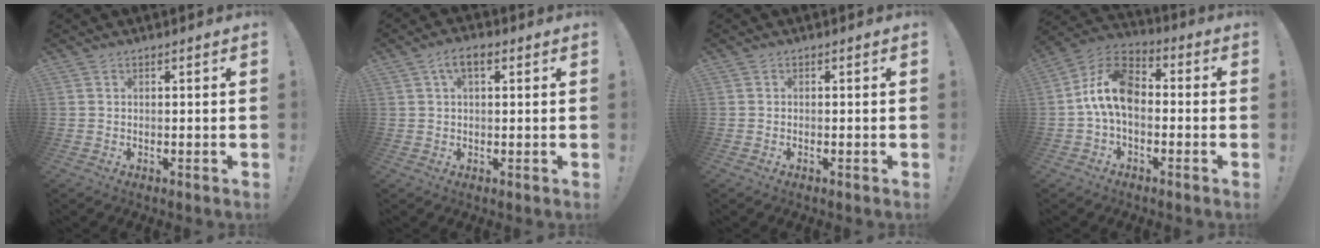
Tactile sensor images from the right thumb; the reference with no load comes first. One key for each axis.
{"total": 4.7, "fx": 1.6, "fy": 2.2, "fz": 3.8, "tx": -0.063, "ty": 0.006, "tz": 0.027}
{"total": 0.0}
{"total": 13.1, "fx": -0.7, "fy": 8.3, "fz": 10.1, "tx": -0.185, "ty": 0.021, "tz": -0.009}